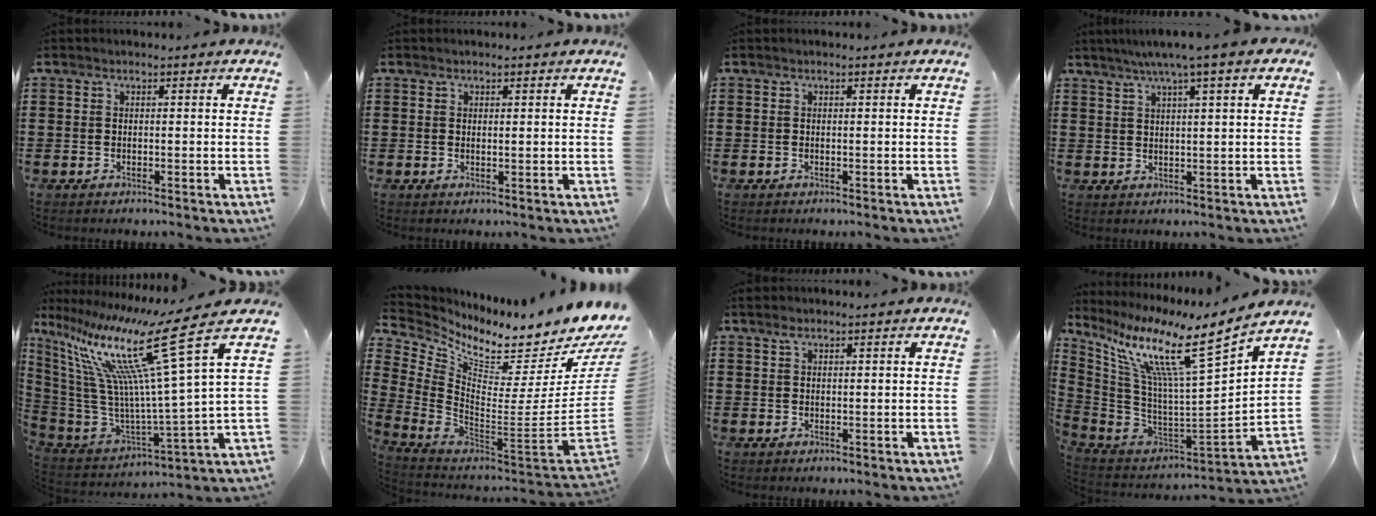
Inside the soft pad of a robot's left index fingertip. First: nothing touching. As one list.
[{"total": 0.5, "force": [0.4, 0.0, 0.3], "torque": [-0.007, -0.001, 0.008]}, {"total": 0.0}, {"total": 5.1, "force": [3.4, 0.3, 3.8], "torque": [-0.080, 0.001, 0.058]}, {"total": 19.8, "force": [10.0, 2.6, 16.9], "torque": [-0.374, -0.069, 0.149]}, {"total": 5.3, "force": [4.4, 0.9, 2.9], "torque": [-0.063, -0.065, 0.063]}, {"total": 1.1, "force": [0.7, 0.5, 0.6], "torque": [-0.014, 0.004, 0.013]}, {"total": 13.0, "force": [8.6, 1.1, 9.7], "torque": [-0.209, -0.065, 0.134]}]